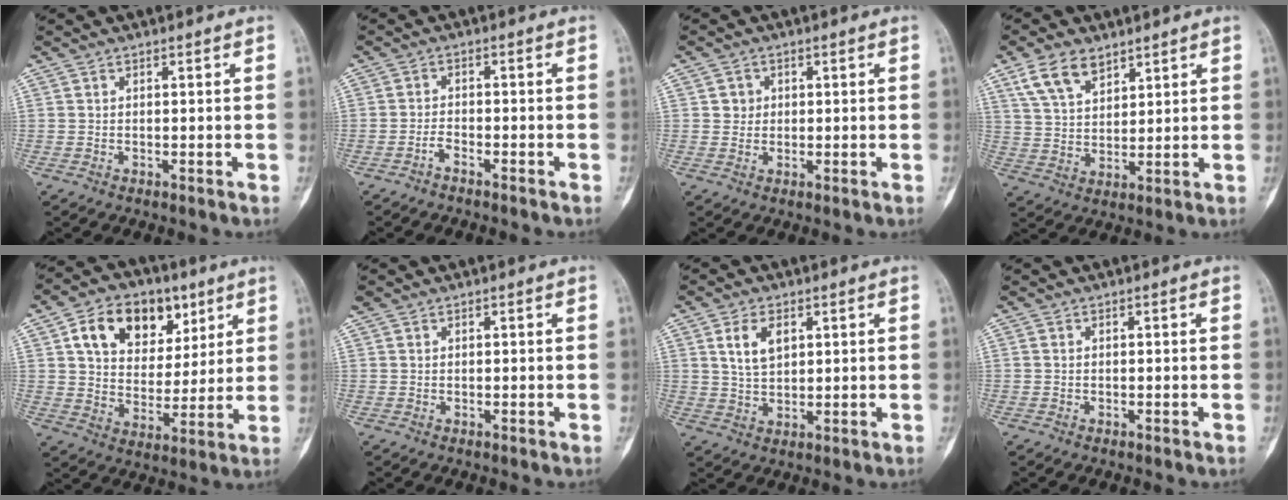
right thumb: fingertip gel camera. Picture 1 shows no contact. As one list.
[{"total": 1.8, "force": [-1.6, 0.4, 0.9], "torque": [-0.021, 0.016, -0.030]}, {"total": 2.2, "force": [0.5, 2.0, 0.5], "torque": [0.006, 0.001, 0.006]}, {"total": 8.5, "force": [5.4, 4.6, 4.6], "torque": [-0.075, -0.020, 0.110]}, {"total": 16.2, "force": [7.2, 11.3, 9.2], "torque": [-0.110, -0.013, 0.123]}, {"total": 0.8, "force": [0.6, 0.5, 0.2], "torque": [-0.004, 0.009, 0.009]}, {"total": 5.8, "force": [2.3, 3.4, 4.2], "torque": [-0.064, -0.009, 0.047]}, {"total": 0.0}]